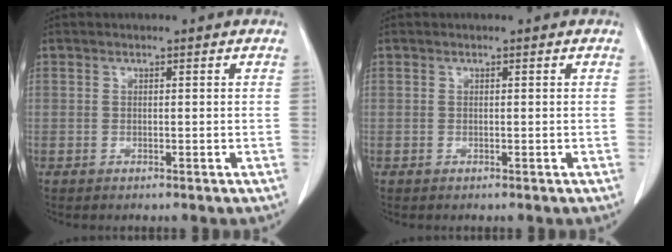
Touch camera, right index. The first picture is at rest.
{"total": 0.0}